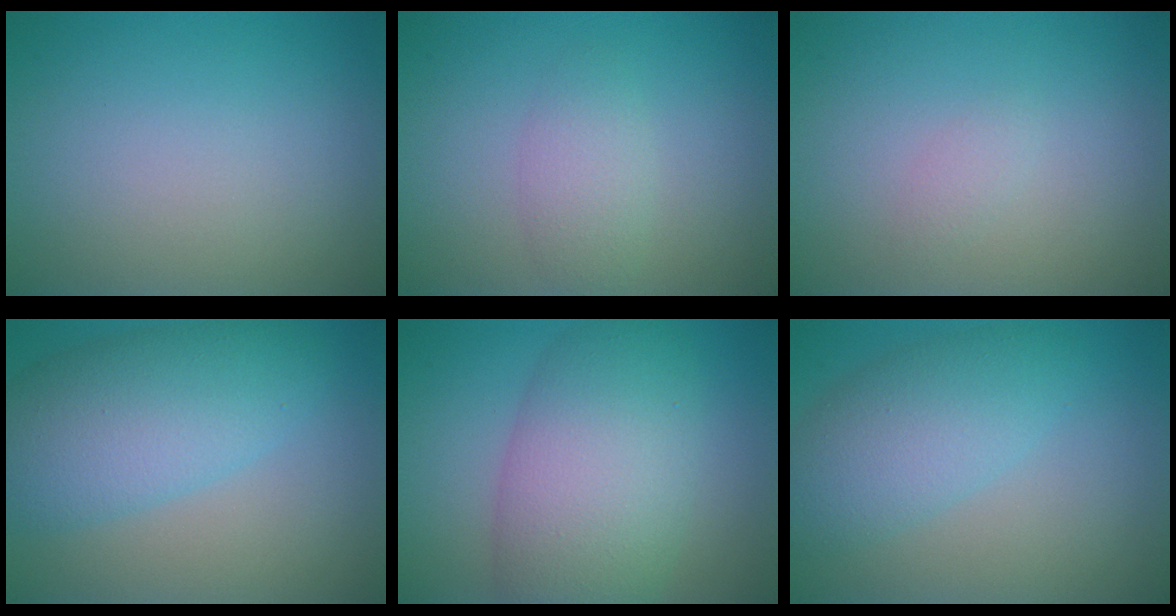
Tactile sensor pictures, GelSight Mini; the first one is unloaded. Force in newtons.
{"total": 1.2, "press": 1.2, "slide": 0.2}
{"total": 0.7, "press": 0.7, "slide": 0.1}
{"total": 7.2, "press": 7.2, "slide": 0.3}
{"total": 8.6, "press": 8.6, "slide": 0.3}
{"total": 5.0, "press": 5.0, "slide": 0.2}